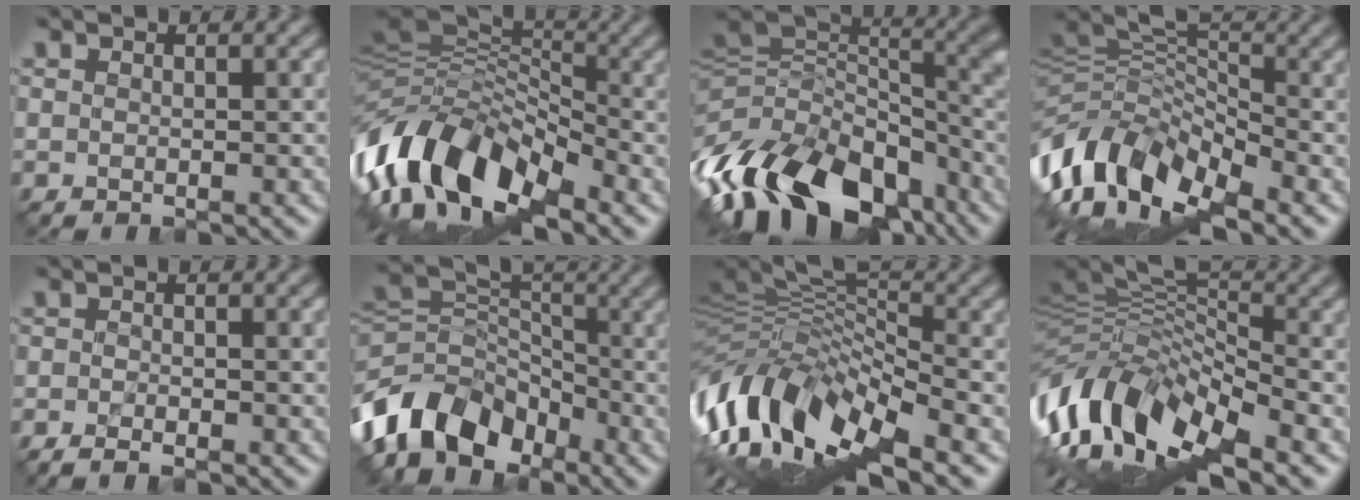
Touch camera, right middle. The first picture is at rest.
{"total": 11.1, "force": [-5.6, 5.8, 7.6], "torque": [-0.138, 0.001, -0.116]}
{"total": 15.0, "force": [-8.8, 8.4, 8.8], "torque": [-0.182, -0.001, -0.156]}
{"total": 9.9, "force": [-4.9, 5.0, 7.0], "torque": [-0.134, -0.002, -0.106]}
{"total": 2.1, "force": [-1.6, 0.5, 1.3], "torque": [-0.017, -0.005, -0.027]}
{"total": 8.7, "force": [-5.1, 6.0, 3.7], "torque": [-0.064, -0.001, -0.110]}
{"total": 13.0, "force": [-5.2, 5.3, 10.6], "torque": [-0.221, 0.014, -0.104]}
{"total": 12.1, "force": [-5.8, 5.2, 9.2], "torque": [-0.188, 0.013, -0.117]}